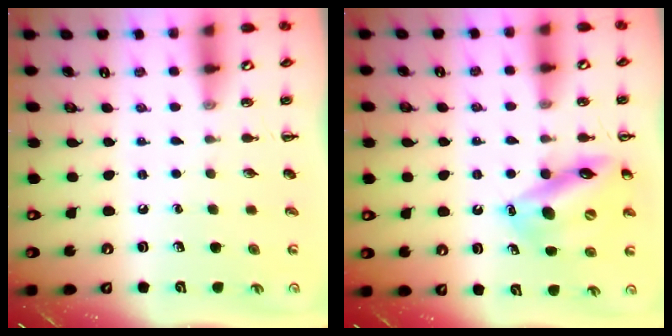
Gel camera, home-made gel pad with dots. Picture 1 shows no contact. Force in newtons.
{"total": 13.9, "press": 13.5, "slide": 3.2}